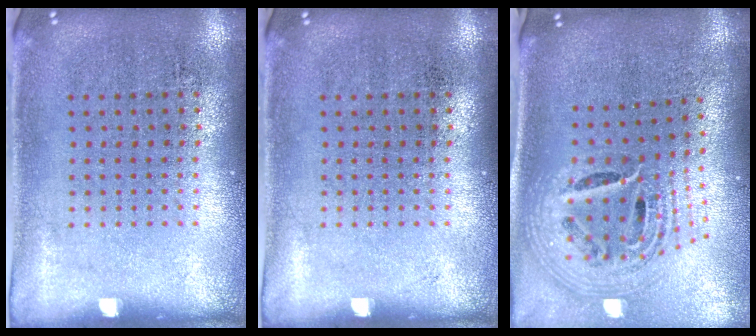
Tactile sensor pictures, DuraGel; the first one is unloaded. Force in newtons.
{"total": 0.0}
{"total": 2.5, "press": 1.7, "slide": 1.8}